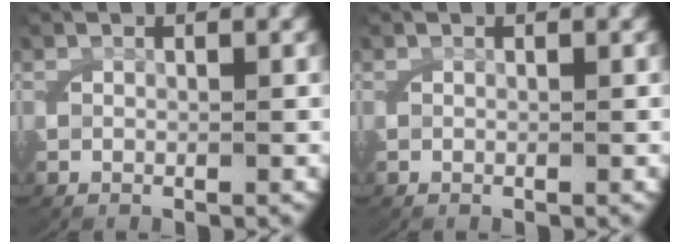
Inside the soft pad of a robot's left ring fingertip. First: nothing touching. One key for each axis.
{"total": 0.0}